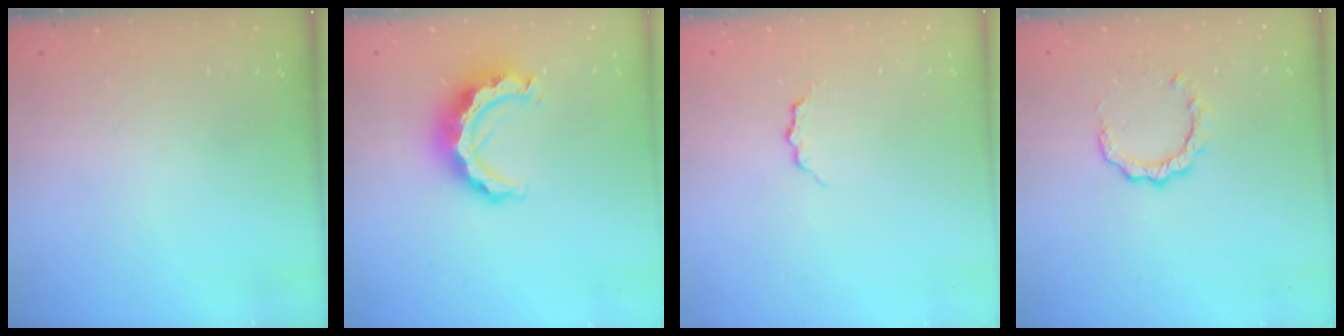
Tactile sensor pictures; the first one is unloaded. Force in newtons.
{"total": 11.6, "press": 11.5, "slide": 1.0}
{"total": 4.0, "press": 3.9, "slide": 0.5}
{"total": 5.2, "press": 5.2, "slide": 0.5}